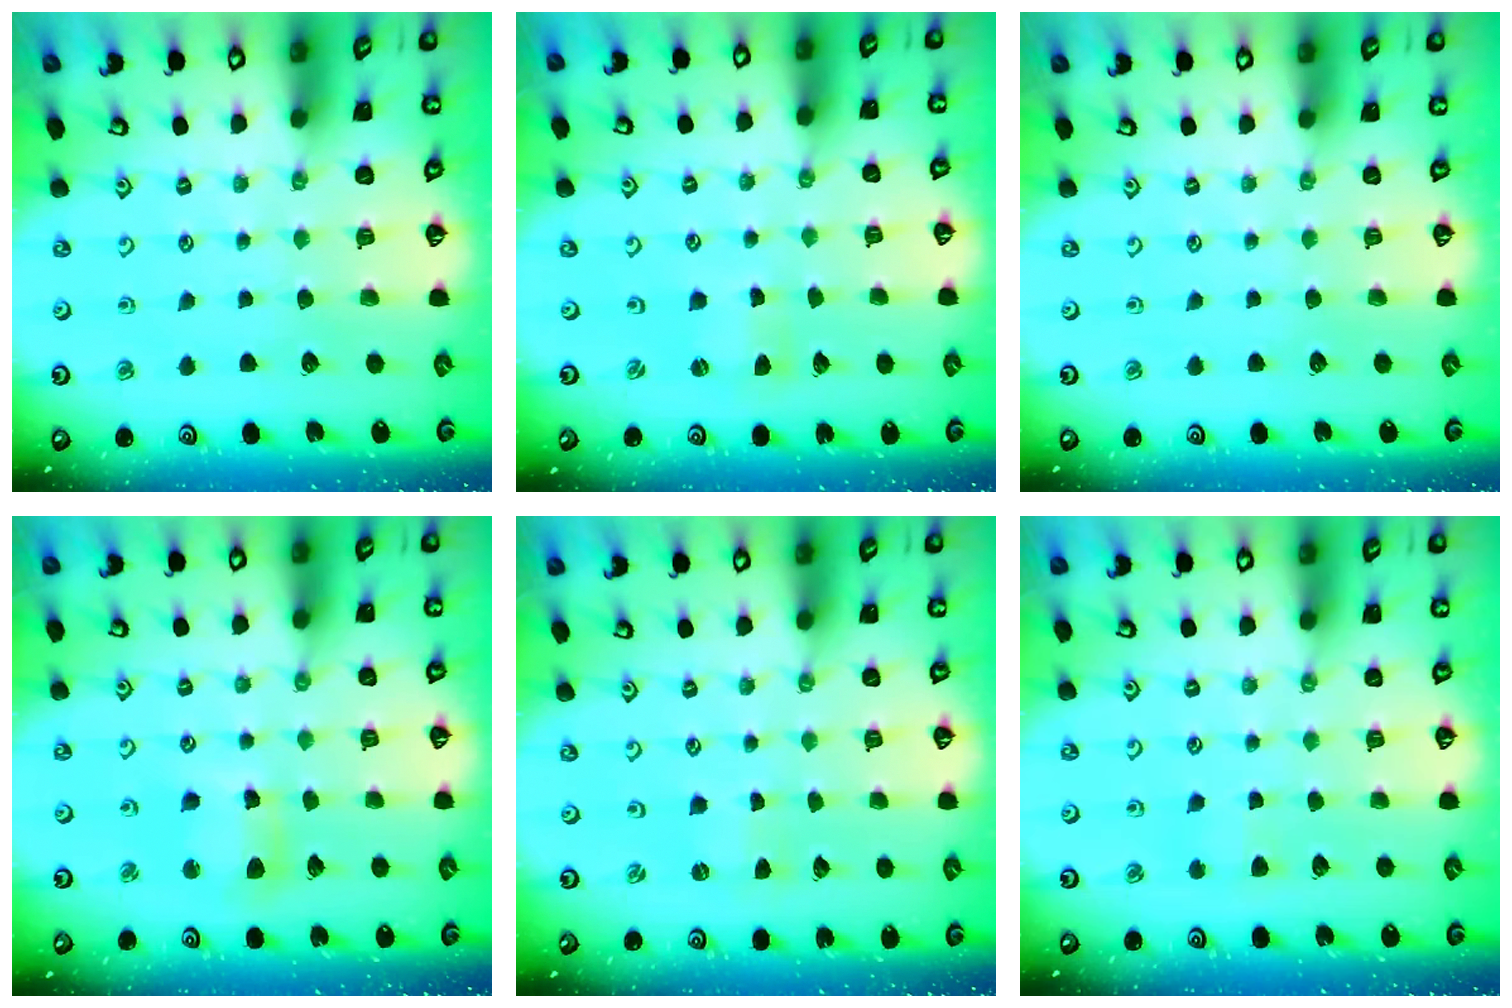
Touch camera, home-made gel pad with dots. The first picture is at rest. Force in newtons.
{"total": 0.5, "press": 0.5, "slide": 0.2}
{"total": 0.0}
{"total": 8.3, "press": 8.2, "slide": 1.0}
{"total": 0.9, "press": 0.9, "slide": 0.2}
{"total": 3.7, "press": 3.7, "slide": 0.4}